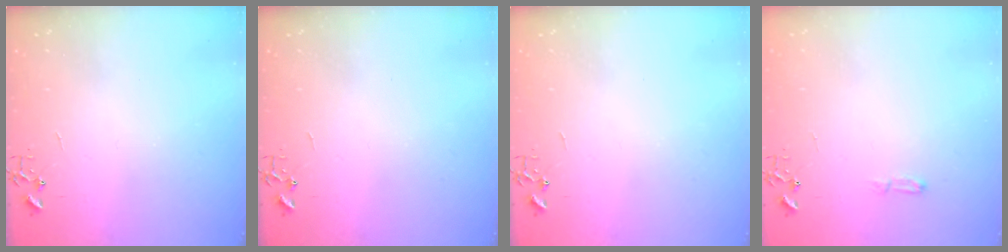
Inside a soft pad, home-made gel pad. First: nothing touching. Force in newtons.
{"total": 0.0}
{"total": 0.0}
{"total": 4.0, "press": 3.9, "slide": 0.5}